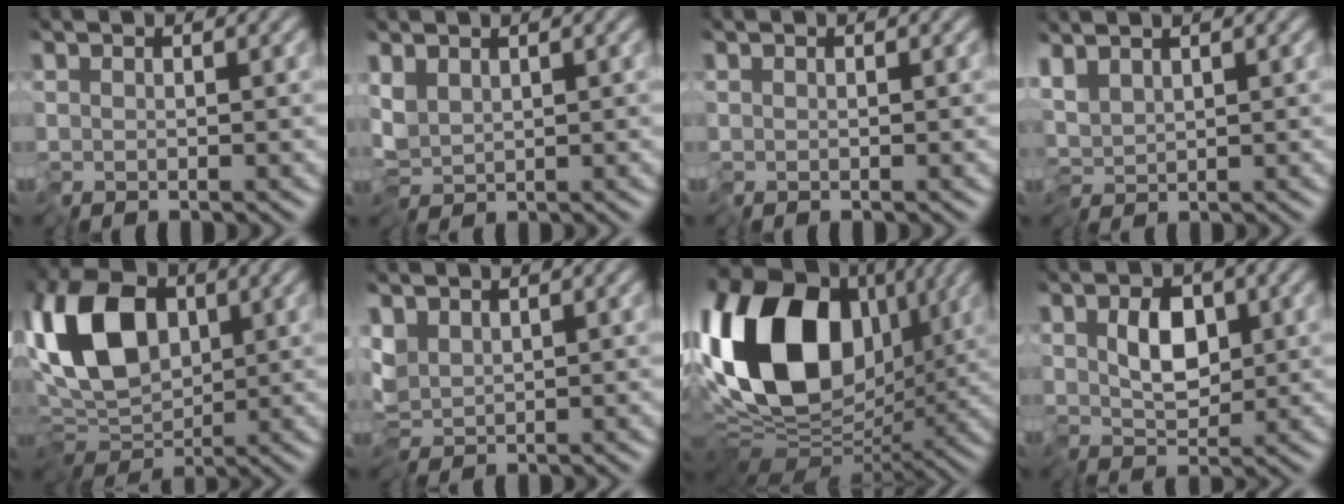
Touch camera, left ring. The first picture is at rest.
{"total": 2.3, "force": [0.1, 1.4, 1.9], "torque": [-0.034, 0.003, -0.004]}
{"total": 0.0}
{"total": 2.0, "force": [0.7, 0.7, 1.8], "torque": [-0.037, 0.005, 0.008]}
{"total": 10.3, "force": [0.2, 6.5, 8.1], "torque": [-0.156, 0.001, -0.014]}
{"total": 2.0, "force": [0.1, 1.3, 1.5], "torque": [-0.024, 0.004, -0.003]}
{"total": 15.1, "force": [2.3, 10.2, 10.9], "torque": [-0.209, 0.020, 0.018]}
{"total": 3.6, "force": [-0.1, 2.0, 3.0], "torque": [-0.039, -0.004, -0.002]}